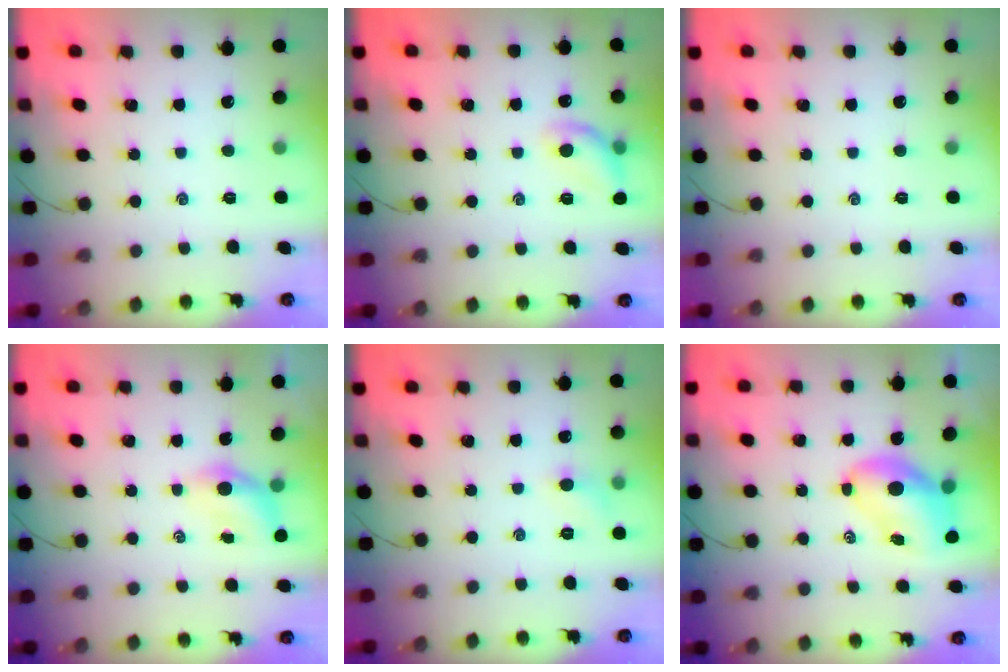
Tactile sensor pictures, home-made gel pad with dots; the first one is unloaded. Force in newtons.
{"total": 10.1, "press": 9.9, "slide": 2.0}
{"total": 0.0}
{"total": 4.1, "press": 4.0, "slide": 0.7}
{"total": 5.2, "press": 4.9, "slide": 1.6}
{"total": 8.8, "press": 8.6, "slide": 2.0}